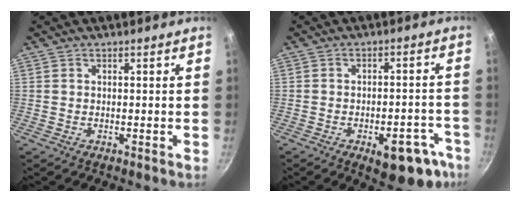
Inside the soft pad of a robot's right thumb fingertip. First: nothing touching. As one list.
[{"total": 12.3, "force": [-6.5, 5.8, 8.7], "torque": [-0.053, 0.039, -0.075]}]